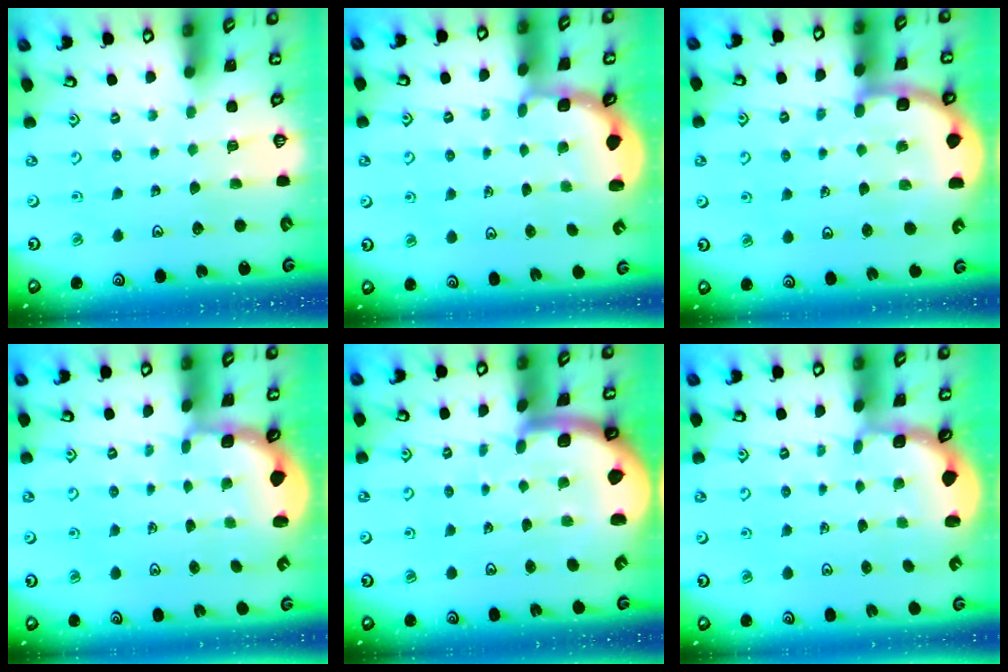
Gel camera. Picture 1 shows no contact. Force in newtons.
{"total": 2.8, "press": 2.4, "slide": 1.4}
{"total": 7.0, "press": 6.5, "slide": 2.5}
{"total": 2.5, "press": 1.9, "slide": 1.6}
{"total": 4.2, "press": 4.2, "slide": 0.7}
{"total": 2.4, "press": 1.8, "slide": 1.6}